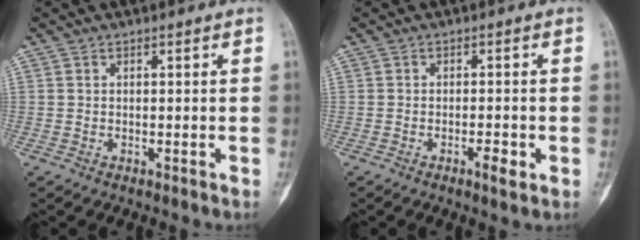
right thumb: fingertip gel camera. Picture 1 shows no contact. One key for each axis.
{"total": 2.8, "fx": -1.2, "fy": 0.7, "fz": 2.4, "tx": -0.040, "ty": -0.001, "tz": -0.020}